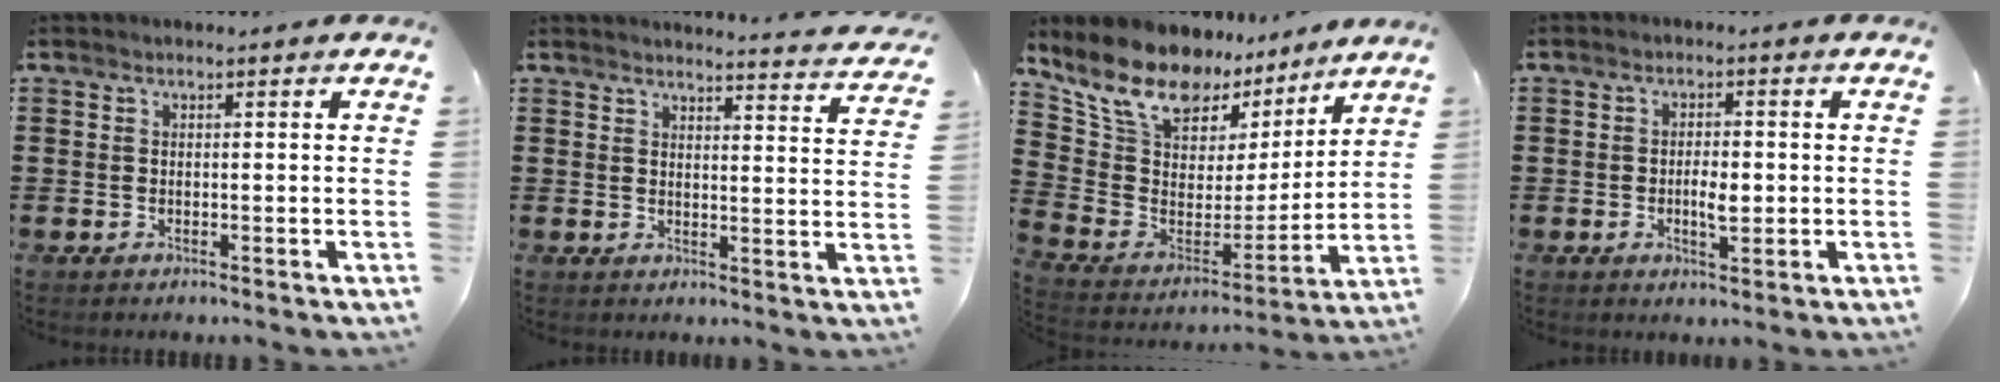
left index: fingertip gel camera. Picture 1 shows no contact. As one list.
[{"total": 3.1, "force": [3.1, -0.5, 0.4], "torque": [-0.014, -0.026, 0.051]}, {"total": 11.8, "force": [10.0, 5.2, 3.5], "torque": [-0.122, -0.066, 0.178]}, {"total": 3.4, "force": [-0.3, 1.3, 3.1], "torque": [-0.049, 0.001, -0.008]}]